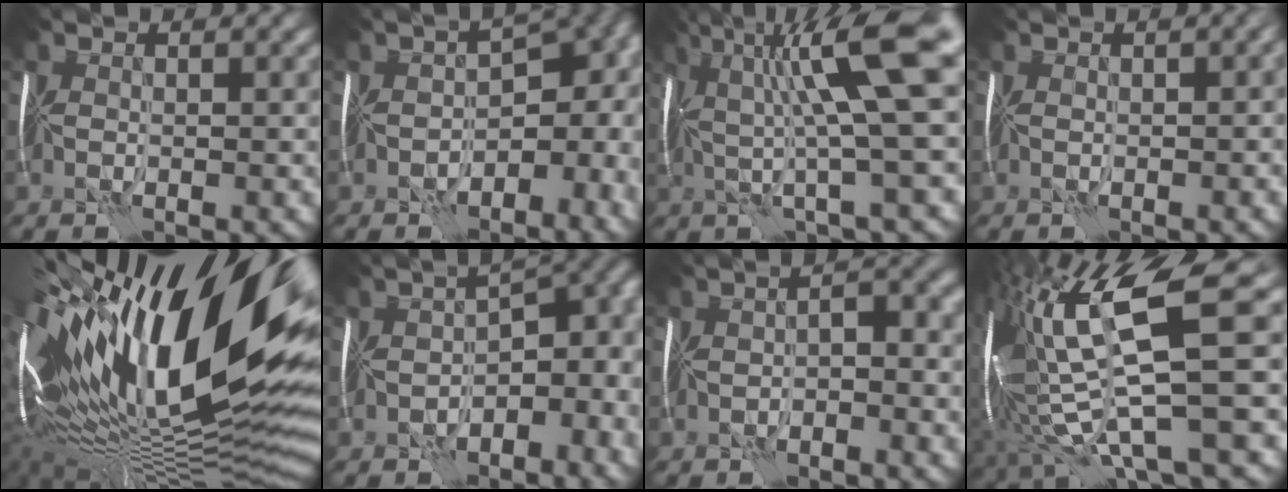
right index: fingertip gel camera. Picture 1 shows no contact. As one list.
[{"total": 12.2, "force": [-3.8, 7.4, 9.0], "torque": [-0.073, -0.014, -0.042]}, {"total": 12.1, "force": [2.5, 1.9, 11.6], "torque": [-0.185, 0.018, 0.046]}, {"total": 1.8, "force": [0.0, 1.0, 1.5], "torque": [-0.012, -0.001, 0.009]}, {"total": 21.7, "force": [6.0, 8.4, 19.2], "torque": [-0.330, 0.003, 0.101]}, {"total": 10.7, "force": [-2.4, 6.3, 8.2], "torque": [-0.078, 0.000, -0.031]}, {"total": 2.5, "force": [-0.6, 1.1, 2.1], "torque": [-0.029, 0.007, -0.012]}, {"total": 14.5, "force": [1.7, 3.0, 14.1], "torque": [-0.273, 0.002, 0.047]}]